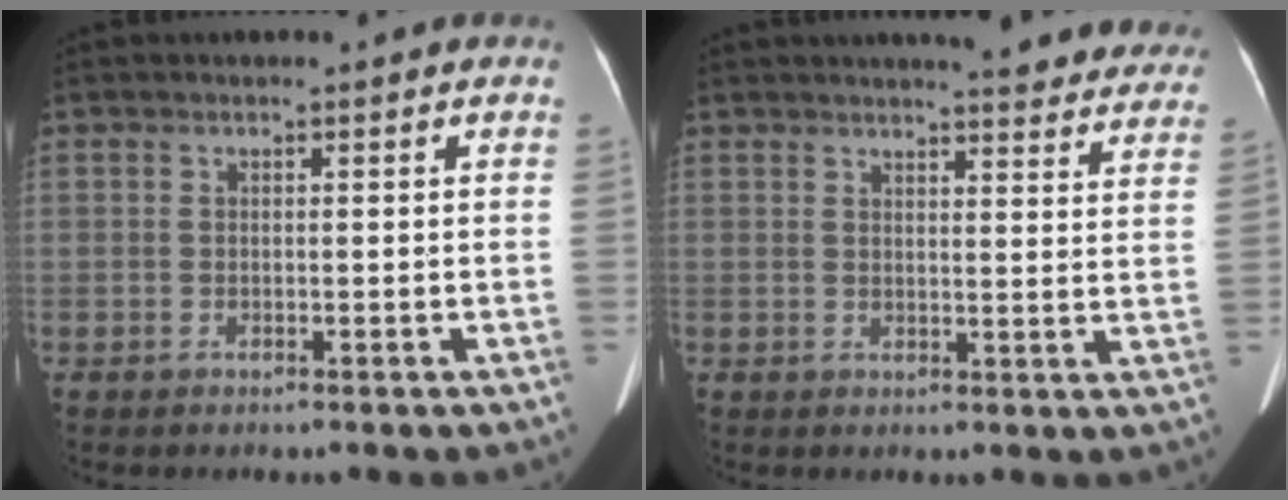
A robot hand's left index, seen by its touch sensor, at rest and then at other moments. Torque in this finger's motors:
{"motor_torque": [0.71, -0.84, 0.29, 0.08]}